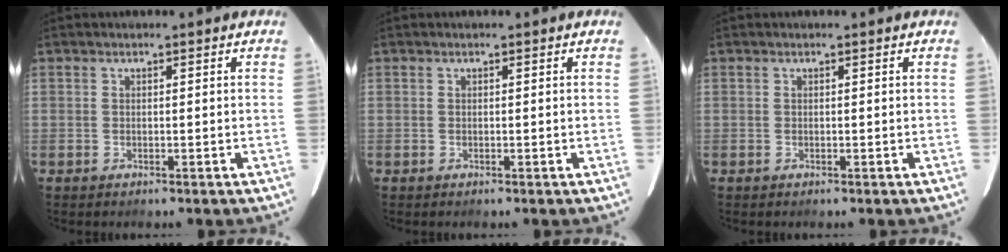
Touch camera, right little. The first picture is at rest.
{"total": 0.0}
{"total": 0.0}